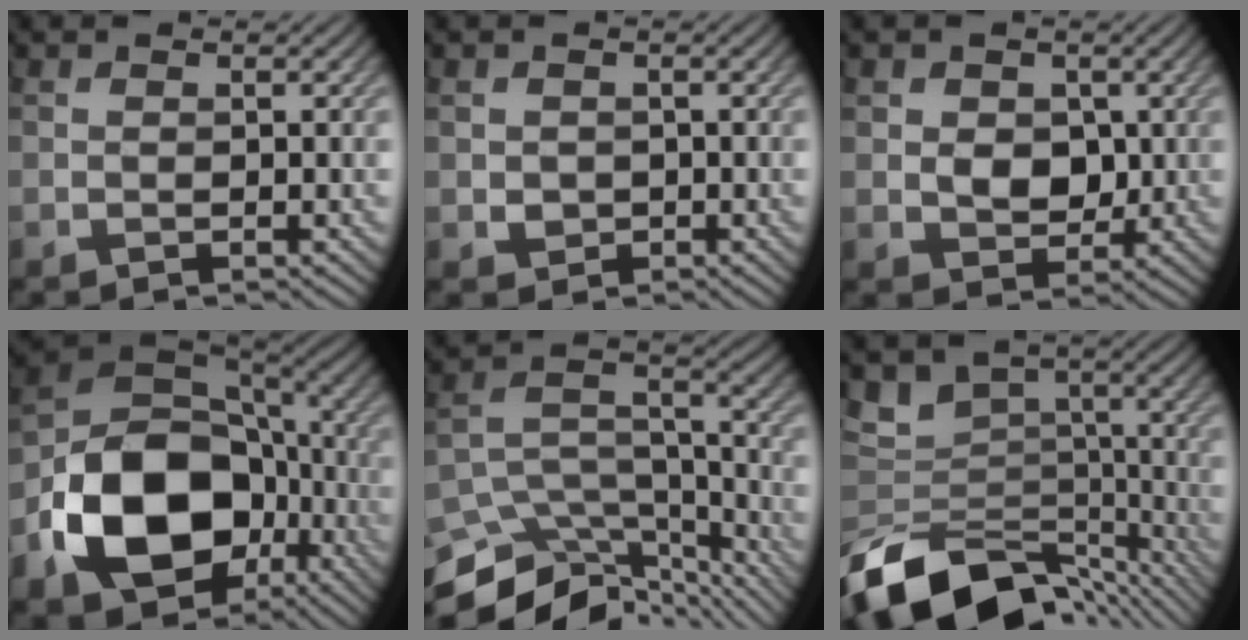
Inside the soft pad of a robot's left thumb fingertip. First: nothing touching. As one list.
[{"total": 1.7, "force": [-0.1, 1.6, 0.4], "torque": [-0.011, -0.007, -0.003]}, {"total": 4.0, "force": [0.5, 3.2, 2.3], "torque": [-0.049, -0.005, 0.000]}, {"total": 16.9, "force": [-5.4, 12.2, 10.4], "torque": [-0.210, -0.045, -0.095]}, {"total": 13.6, "force": [-11.3, 5.0, 5.7], "torque": [-0.124, -0.013, -0.169]}, {"total": 13.8, "force": [-9.3, 7.6, 6.8], "torque": [-0.141, -0.022, -0.135]}]